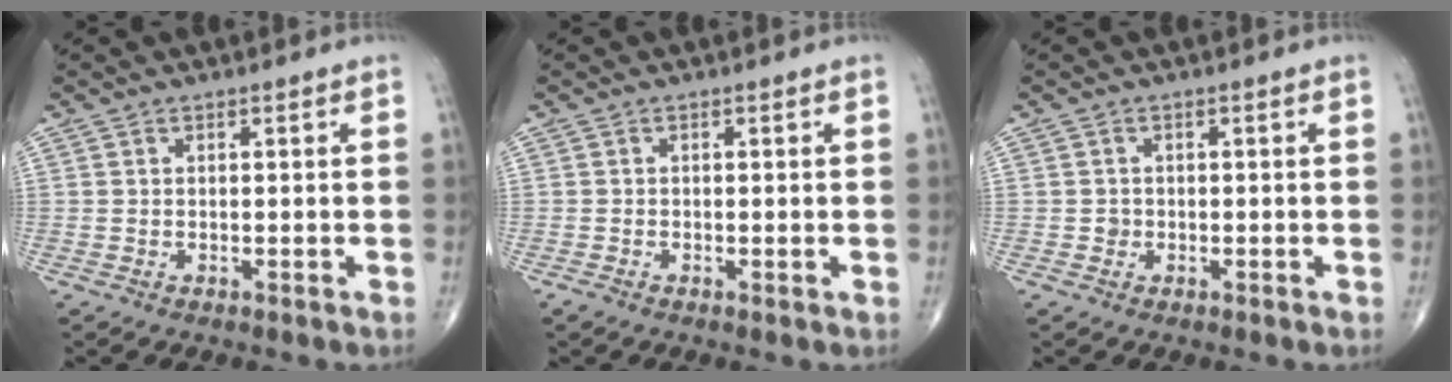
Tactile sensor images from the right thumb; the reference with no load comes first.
{"total": 1.1, "force": [-0.5, 0.5, 0.8], "torque": [-0.016, -0.004, -0.012]}
{"total": 1.0, "force": [-0.2, 1.0, 0.2], "torque": [0.004, 0.005, -0.004]}